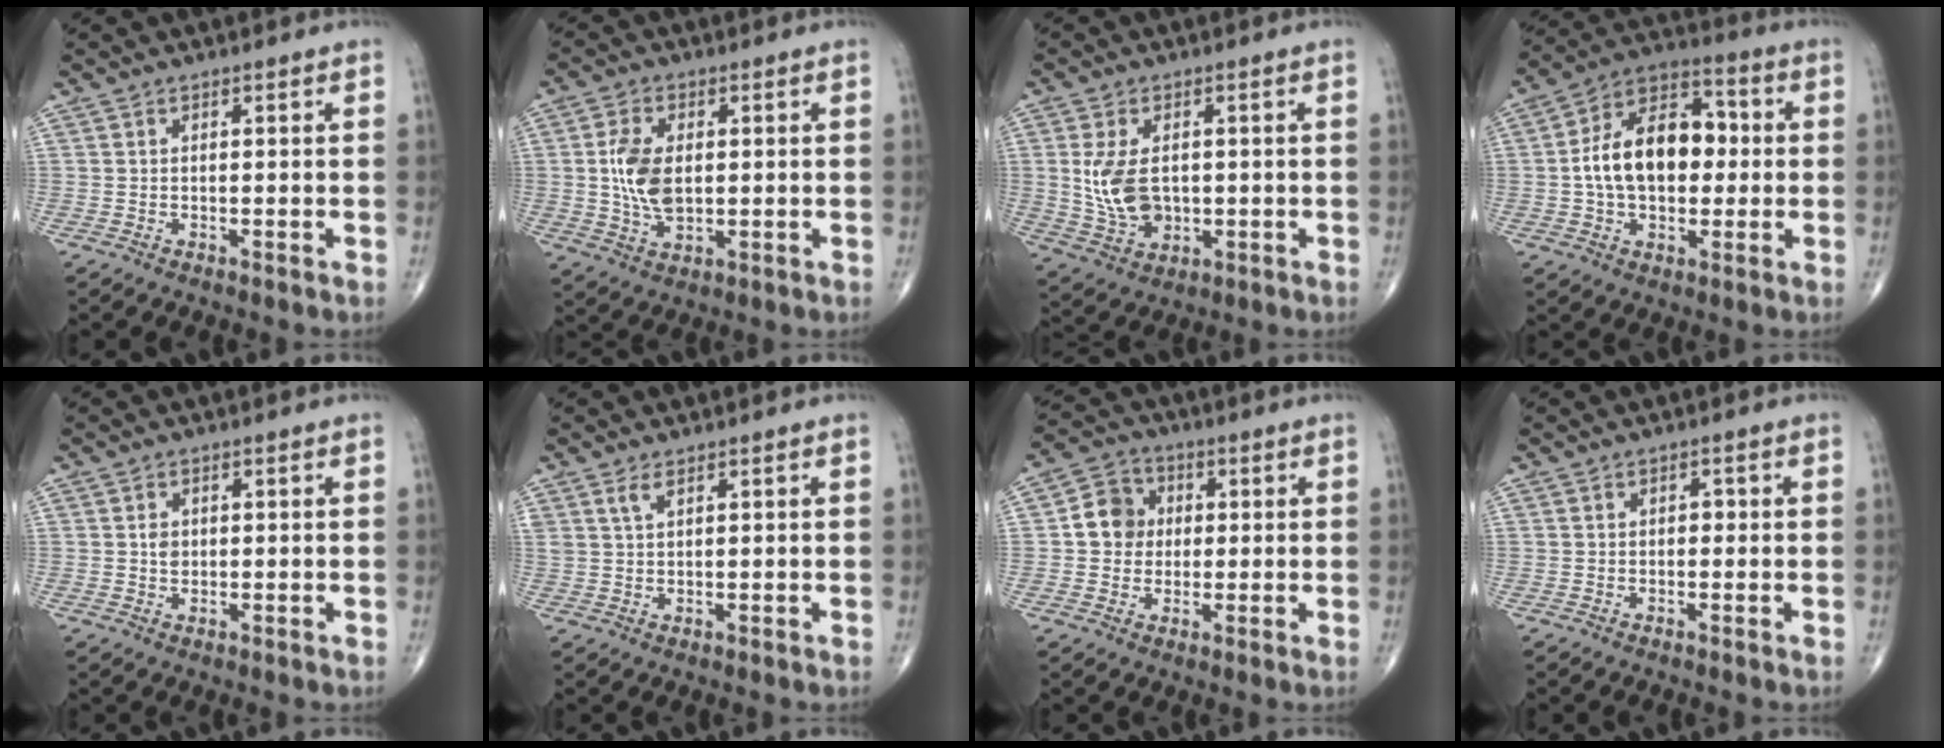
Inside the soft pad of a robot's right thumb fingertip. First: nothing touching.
{"total": 8.7, "force": [0.7, 5.1, 7.0], "torque": [-0.137, -0.004, 0.017]}
{"total": 9.3, "force": [0.6, 6.1, 7.0], "torque": [-0.130, -0.006, 0.024]}
{"total": 16.5, "force": [0.3, 10.5, 12.7], "torque": [-0.189, 0.033, -0.004]}
{"total": 1.8, "force": [0.2, 1.5, 1.1], "torque": [-0.012, 0.001, 0.004]}
{"total": 2.1, "force": [1.3, 0.8, 1.4], "torque": [-0.032, -0.001, 0.032]}
{"total": 7.5, "force": [0.6, 6.8, 3.2], "torque": [-0.030, 0.011, -0.002]}
{"total": 1.0, "force": [-0.1, 0.8, 0.7], "torque": [-0.002, 0.003, -0.006]}